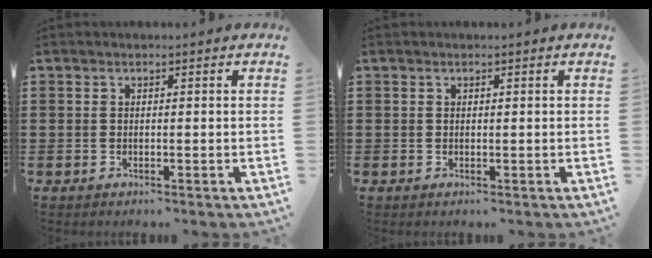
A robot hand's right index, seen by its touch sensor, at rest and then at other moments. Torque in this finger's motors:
{"motor_torque": [-0.18, -0.10, 0.01, -0.01]}